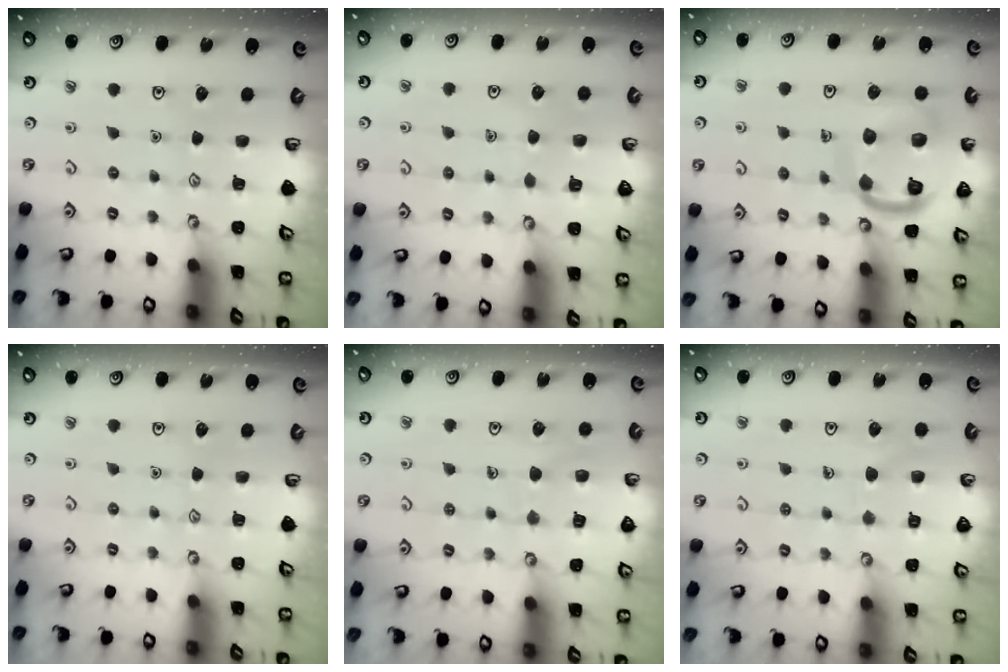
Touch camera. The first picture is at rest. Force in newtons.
{"total": 3.3, "press": 3.3, "slide": 0.3}
{"total": 15.6, "press": 15.5, "slide": 1.6}
{"total": 0.0}
{"total": 7.6, "press": 7.5, "slide": 0.7}
{"total": 6.1, "press": 6.0, "slide": 0.5}